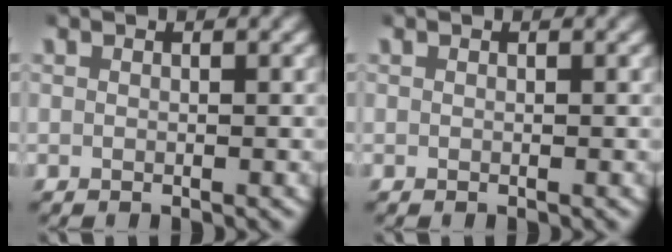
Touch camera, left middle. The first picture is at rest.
{"total": 0.0}